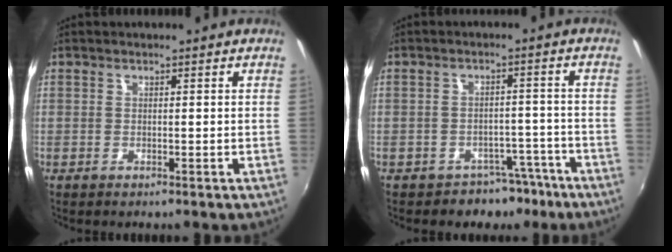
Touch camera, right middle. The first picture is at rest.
{"total": 6.2, "force": [-4.6, 4.1, 0.8], "torque": [-0.011, 0.032, -0.054]}